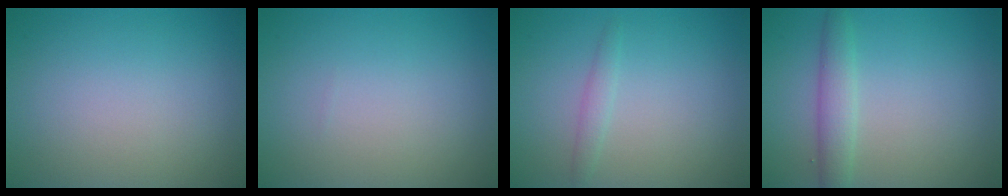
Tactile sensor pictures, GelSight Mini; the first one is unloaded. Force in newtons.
{"total": 0.0}
{"total": 1.2, "press": 1.2, "slide": 0.1}
{"total": 2.4, "press": 2.4, "slide": 0.1}